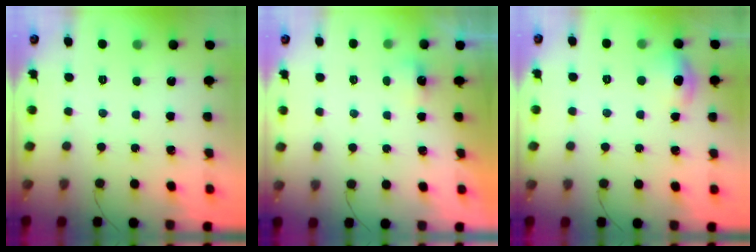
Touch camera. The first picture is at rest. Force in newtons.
{"total": 2.2, "press": 2.2, "slide": 0.5}
{"total": 6.8, "press": 6.6, "slide": 1.7}